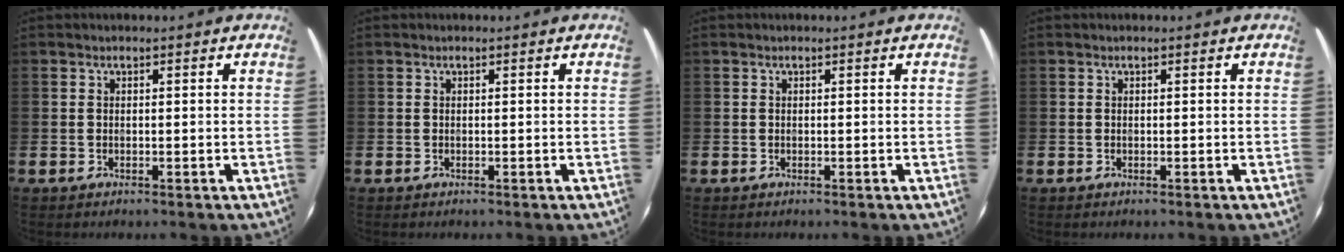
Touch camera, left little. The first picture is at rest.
{"total": 0.0}
{"total": 0.0}
{"total": 0.0}